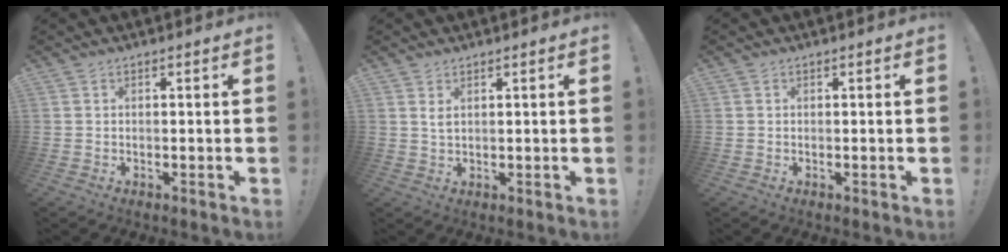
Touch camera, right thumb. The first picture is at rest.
{"total": 2.0, "force": [1.1, 0.6, 1.6], "torque": [-0.022, -0.003, 0.016]}
{"total": 0.0}